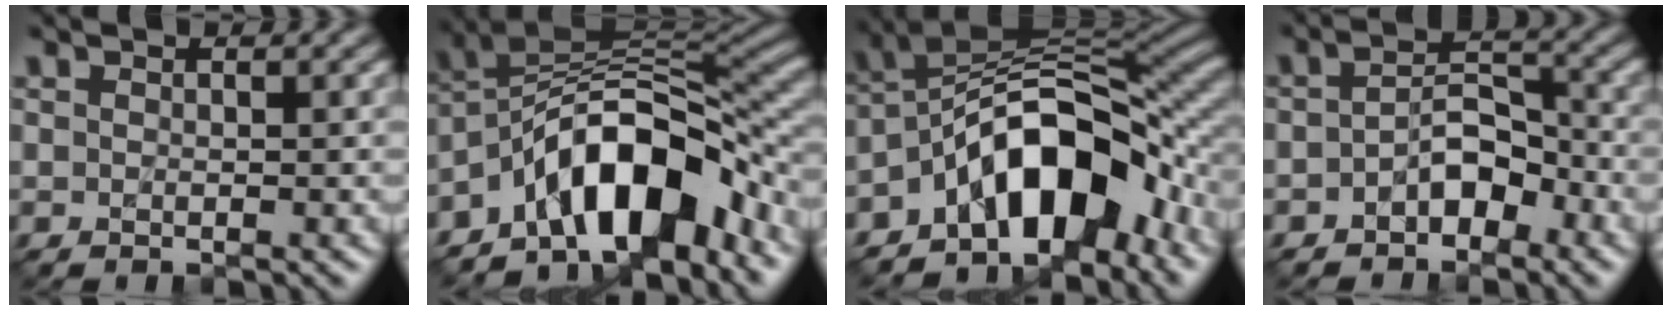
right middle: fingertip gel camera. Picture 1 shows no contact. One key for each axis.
{"total": 10.5, "fx": -5.7, "fy": 4.5, "fz": 7.6, "tx": -0.101, "ty": 0.019, "tz": -0.109}
{"total": 10.9, "fx": -5.3, "fy": 5.2, "fz": 7.9, "tx": -0.103, "ty": 0.021, "tz": -0.102}
{"total": 3.4, "fx": -1.7, "fy": 1.9, "fz": 2.3, "tx": -0.036, "ty": 0.013, "tz": -0.032}